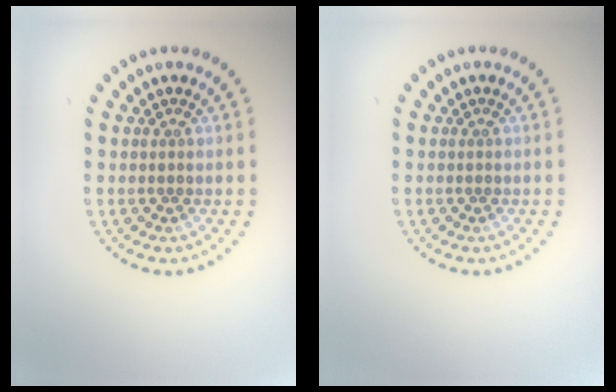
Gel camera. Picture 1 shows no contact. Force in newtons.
{"total": 0.0}